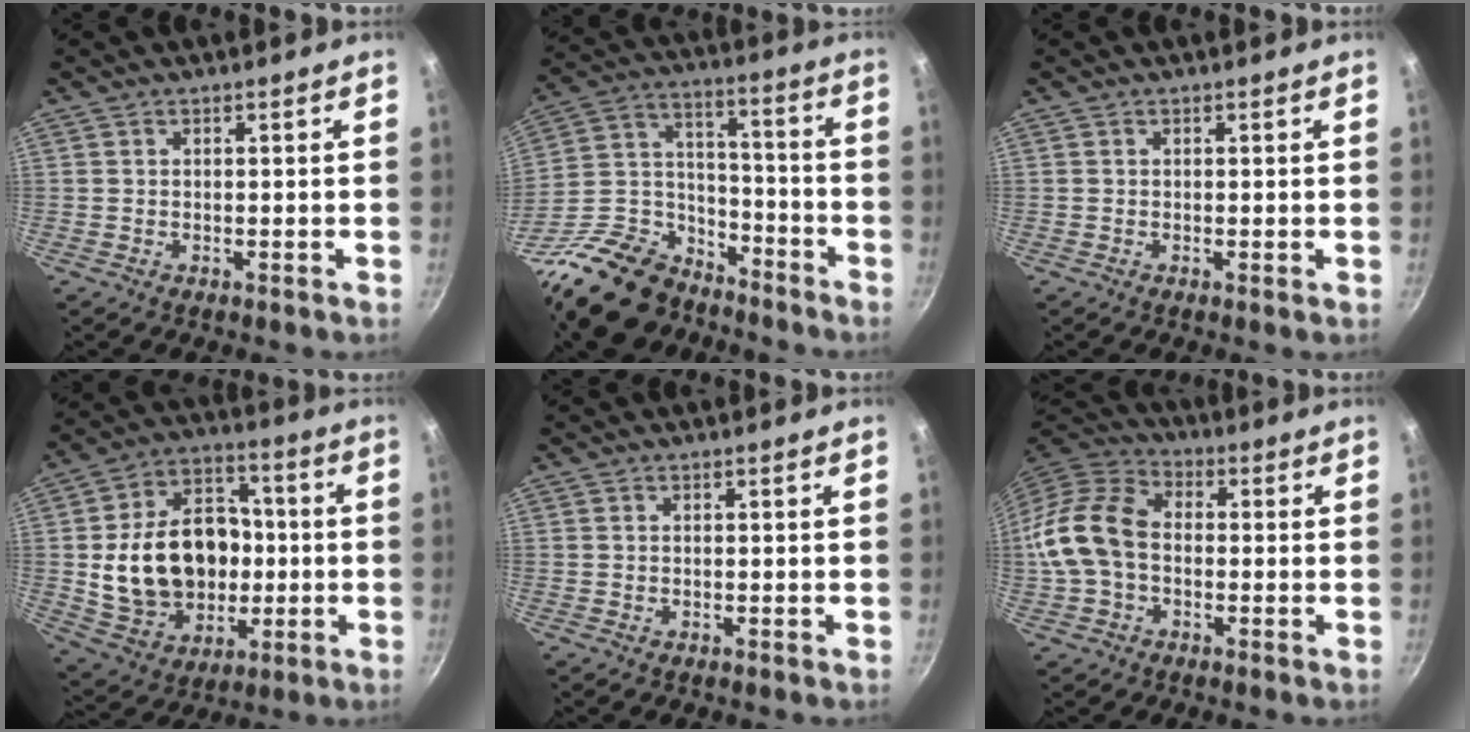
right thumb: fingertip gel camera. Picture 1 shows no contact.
{"total": 22.4, "force": [-16.2, 12.3, 9.4], "torque": [-0.158, 0.099, -0.282]}
{"total": 0.0}
{"total": 21.9, "force": [-1.0, 16.4, 14.4], "torque": [-0.212, 0.033, -0.004]}
{"total": 0.0}
{"total": 14.0, "force": [-1.2, 10.0, 9.8], "torque": [-0.169, 0.037, -0.038]}